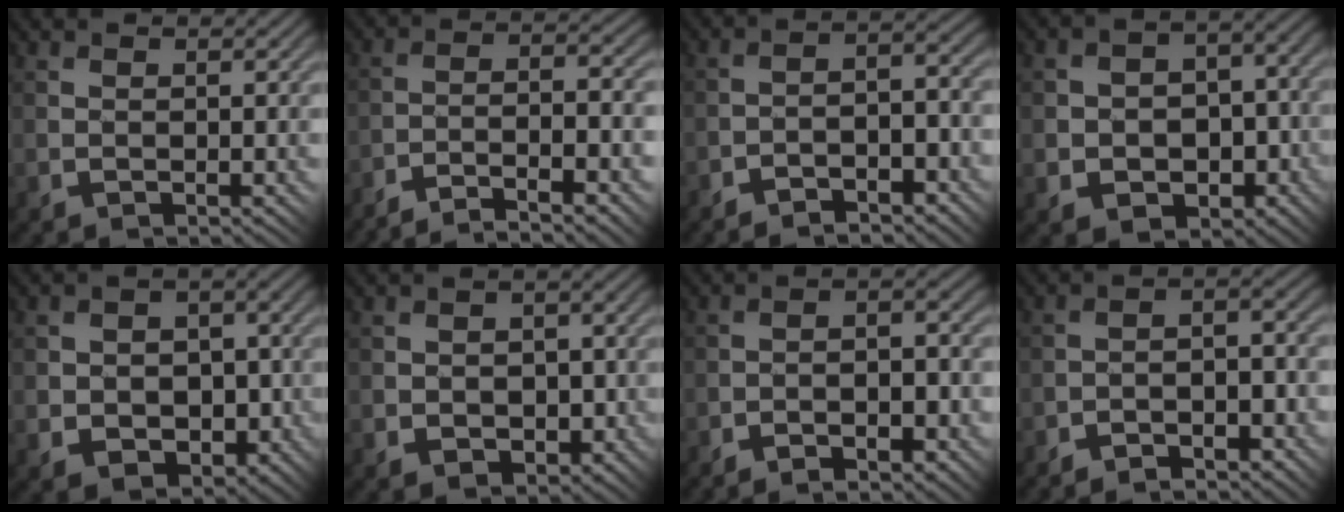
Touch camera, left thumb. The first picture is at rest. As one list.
[{"total": 9.9, "force": [-7.2, 1.0, 6.8], "torque": [-0.115, 0.011, -0.115]}, {"total": 4.9, "force": [-3.4, 1.5, 3.1], "torque": [-0.043, 0.009, -0.063]}, {"total": 7.1, "force": [-2.3, 5.4, 4.0], "torque": [-0.080, -0.016, -0.044]}, {"total": 6.8, "force": [-1.7, 5.2, 4.0], "torque": [-0.068, -0.015, -0.032]}, {"total": 4.1, "force": [-1.0, 3.1, 2.4], "torque": [-0.038, -0.010, -0.011]}, {"total": 6.9, "force": [-4.1, 2.4, 5.0], "torque": [-0.076, 0.003, -0.063]}, {"total": 4.9, "force": [-3.5, 1.7, 3.1], "torque": [-0.041, 0.007, -0.064]}]